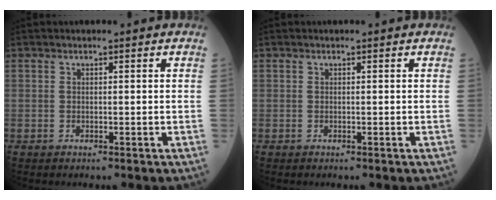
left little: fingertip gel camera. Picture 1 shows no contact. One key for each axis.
{"total": 0.0}